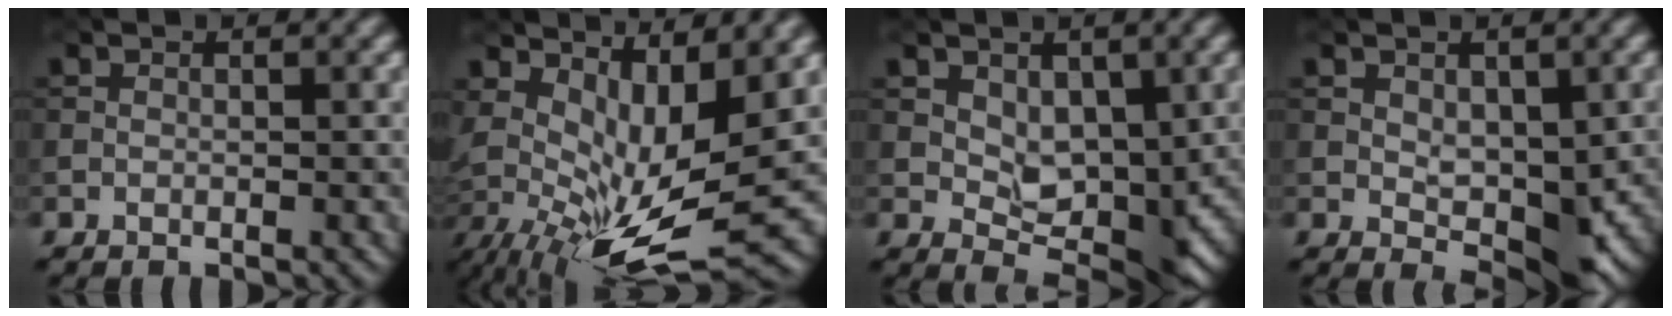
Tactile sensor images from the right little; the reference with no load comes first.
{"total": 9.3, "force": [1.4, 3.5, 8.5], "torque": [-0.155, -0.012, 0.036]}
{"total": 4.2, "force": [1.1, 2.7, 3.1], "torque": [-0.042, -0.012, 0.024]}
{"total": 4.1, "force": [0.1, 2.3, 3.4], "torque": [-0.054, -0.006, 0.009]}